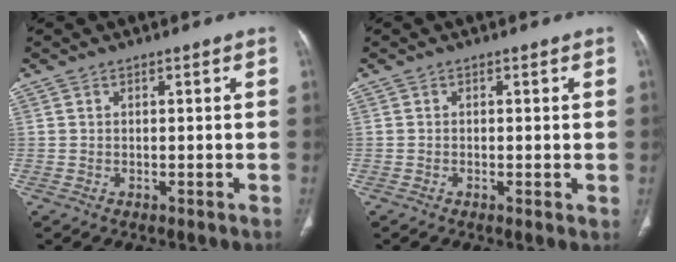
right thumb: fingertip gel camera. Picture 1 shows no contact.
{"total": 1.0, "force": [-0.1, 0.3, 1.0], "torque": [-0.019, -0.004, -0.005]}